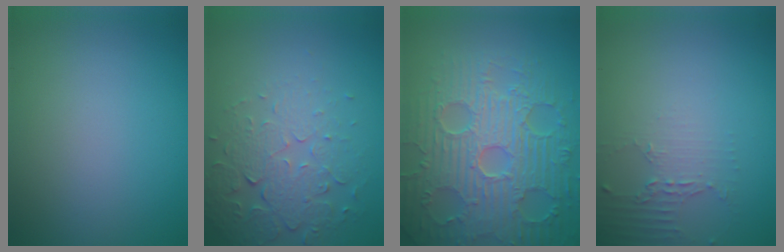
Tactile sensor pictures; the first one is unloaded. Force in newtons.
{"total": 5.5, "press": 3.6, "slide": 4.1}
{"total": 9.1, "press": 6.7, "slide": 6.2}
{"total": 2.0, "press": 1.5, "slide": 1.4}